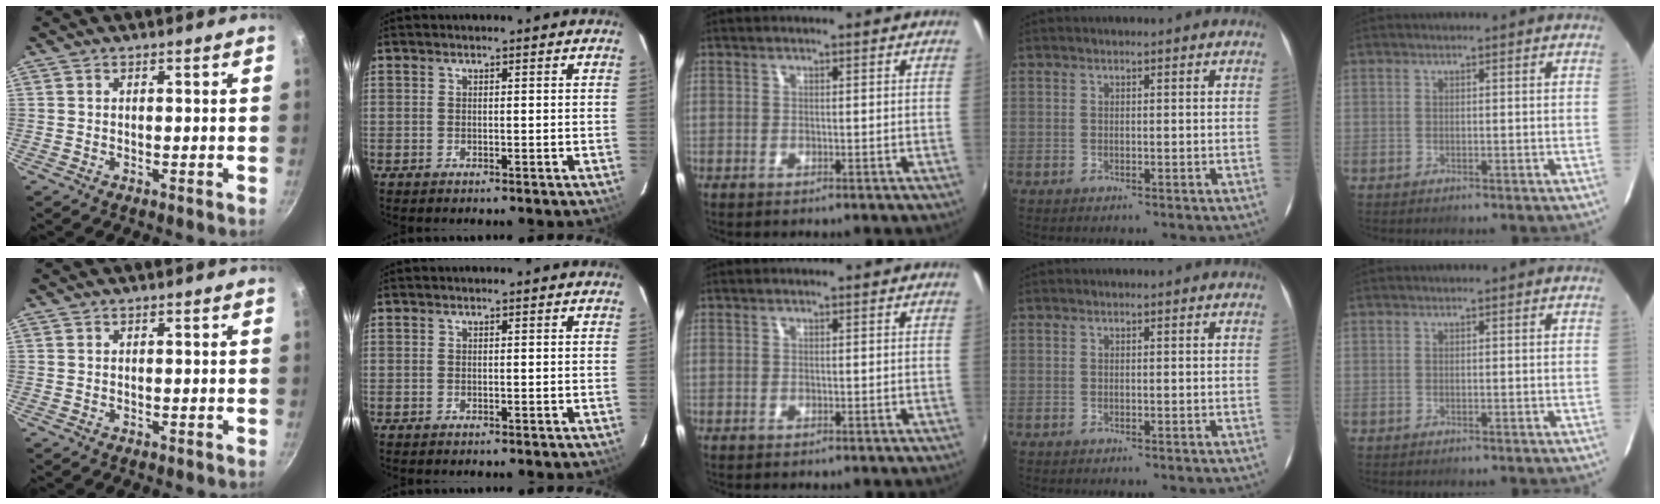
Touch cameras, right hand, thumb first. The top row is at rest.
{}